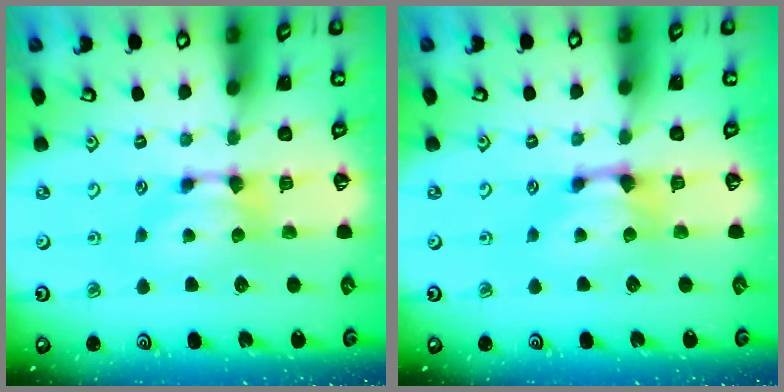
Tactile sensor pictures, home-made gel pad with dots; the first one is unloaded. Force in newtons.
{"total": 1.0, "press": 0.4, "slide": 1.0}